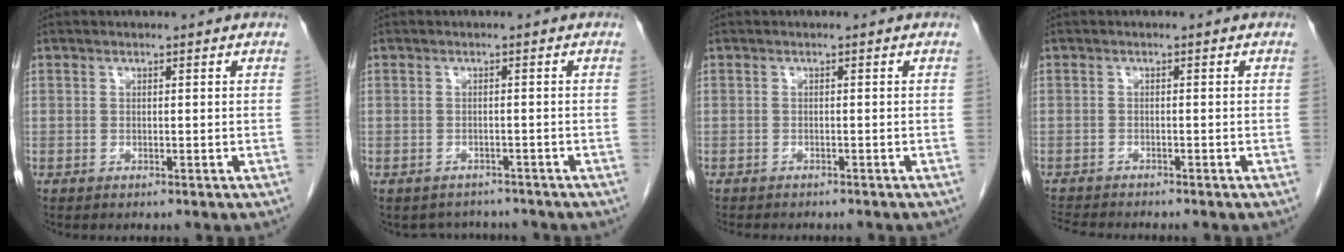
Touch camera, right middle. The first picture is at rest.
{"total": 3.9, "force": [-3.5, 1.7, 0.0], "torque": [0.000, 0.005, -0.045]}
{"total": 5.5, "force": [-4.8, 1.5, 2.3], "torque": [-0.030, -0.007, -0.061]}
{"total": 4.7, "force": [-4.5, 0.1, 1.4], "torque": [-0.023, -0.015, -0.075]}